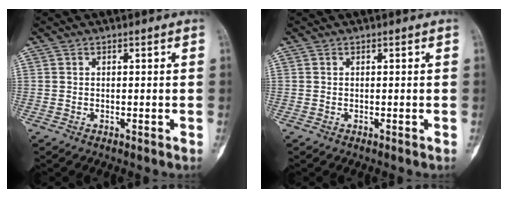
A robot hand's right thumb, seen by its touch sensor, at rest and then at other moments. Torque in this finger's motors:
{"motor_torque": [0.00, 0.00, 0.03, -0.01, 0.00]}